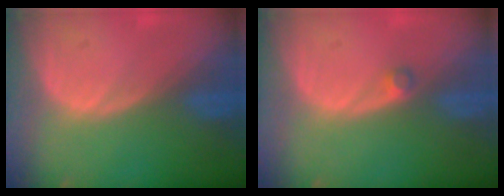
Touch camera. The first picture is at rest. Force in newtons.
{"total": 1.3, "press": 1.1, "slide": 0.6}